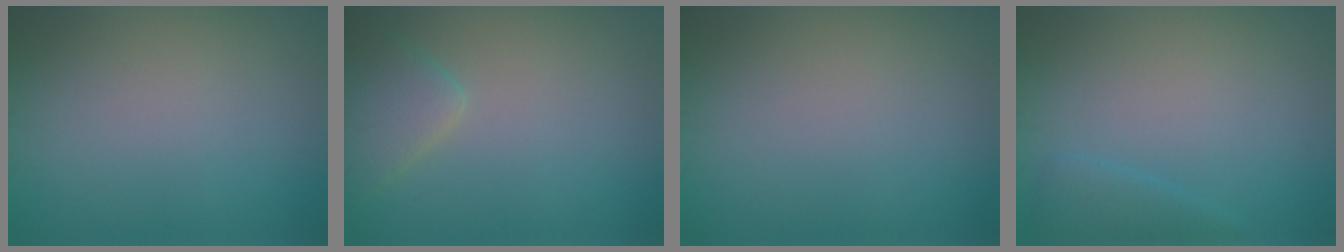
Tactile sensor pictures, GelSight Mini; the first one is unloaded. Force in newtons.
{"total": 3.1, "press": 3.1, "slide": 0.0}
{"total": 0.0}
{"total": 1.7, "press": 1.7, "slide": 0.2}